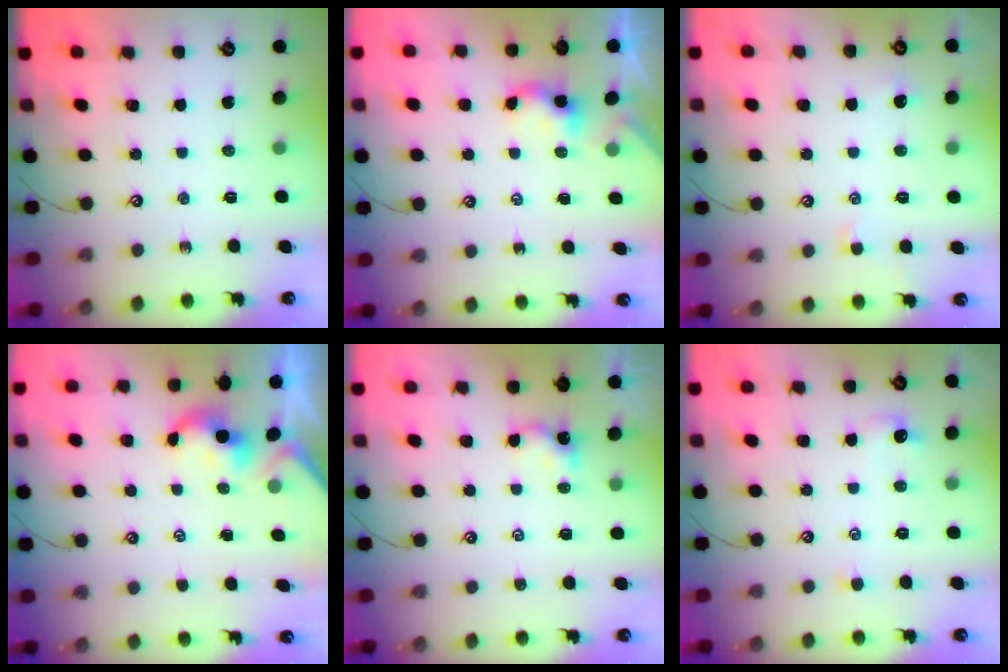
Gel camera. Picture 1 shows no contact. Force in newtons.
{"total": 1.7, "press": 1.6, "slide": 0.4}
{"total": 1.0, "press": 0.9, "slide": 0.4}
{"total": 0.0}
{"total": 0.0}
{"total": 1.6, "press": 1.4, "slide": 0.7}